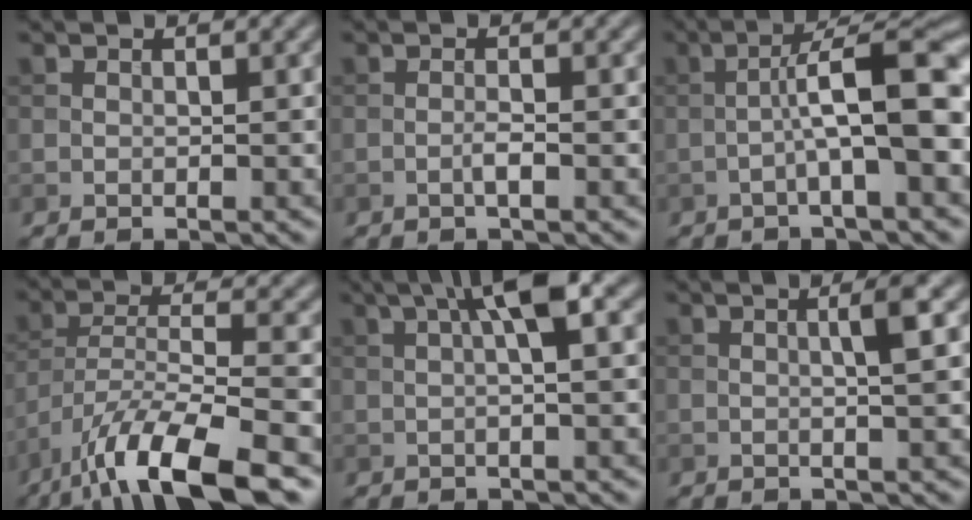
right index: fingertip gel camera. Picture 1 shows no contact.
{"total": 1.1, "force": [-0.5, 0.1, 1.0], "torque": [-0.019, 0.002, -0.010]}
{"total": 6.7, "force": [-1.3, 1.1, 6.5], "torque": [-0.102, 0.025, -0.025]}
{"total": 10.6, "force": [-7.3, 2.7, 7.2], "torque": [-0.125, 0.002, -0.136]}
{"total": 5.4, "force": [1.7, 1.0, 5.0], "torque": [-0.075, 0.018, 0.022]}
{"total": 2.5, "force": [0.3, 0.3, 2.5], "torque": [-0.038, 0.008, 0.001]}